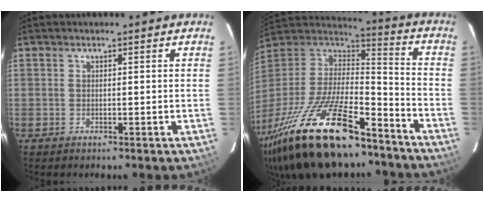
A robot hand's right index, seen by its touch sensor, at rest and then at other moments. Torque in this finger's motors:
{"motor_torque": [1.64, -0.50, 1.05, 0.21]}